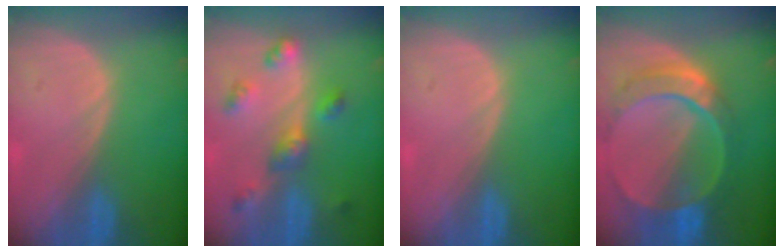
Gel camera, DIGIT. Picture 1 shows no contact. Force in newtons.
{"total": 6.4, "press": 5.7, "slide": 2.9}
{"total": 0.0}
{"total": 10.2, "press": 8.6, "slide": 5.5}